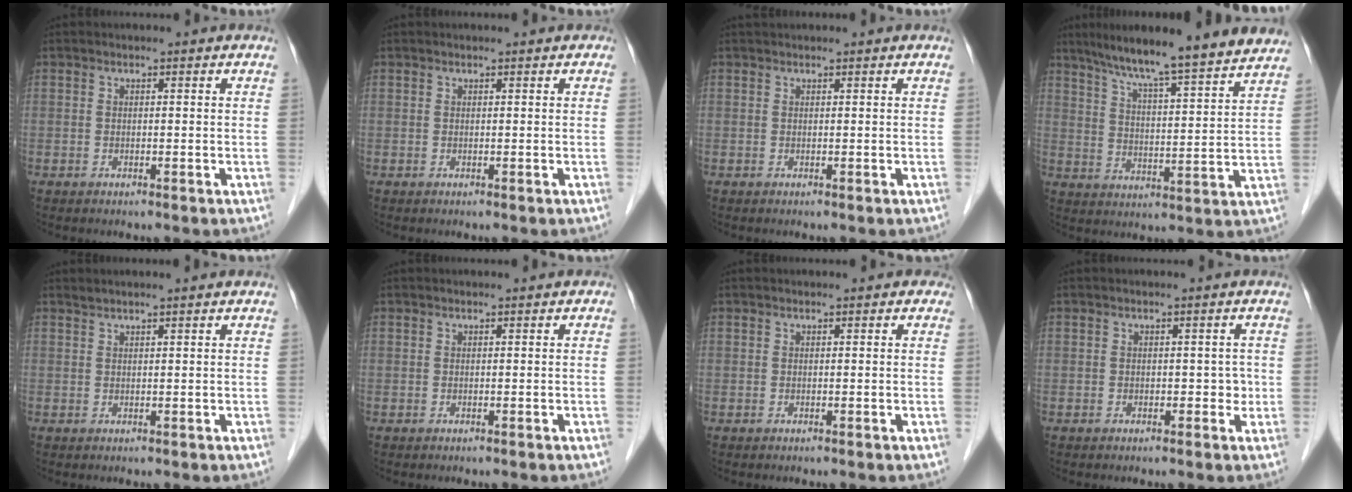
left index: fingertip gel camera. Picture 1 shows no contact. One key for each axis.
{"total": 0.5, "fx": 0.5, "fy": 0.1, "fz": 0.2, "tx": -0.006, "ty": 0.009, "tz": 0.007}
{"total": 1.3, "fx": 1.2, "fy": 0.1, "fz": 0.3, "tx": -0.005, "ty": 0.023, "tz": 0.026}
{"total": 17.4, "fx": 15.2, "fy": 0.1, "fz": 8.4, "tx": -0.130, "ty": 0.004, "tz": 0.213}
{"total": 1.5, "fx": 1.4, "fy": -0.3, "fz": 0.6, "tx": -0.013, "ty": 0.012, "tz": 0.031}
{"total": 0.0}
{"total": 0.5, "fx": 0.3, "fy": 0.4, "fz": 0.1, "tx": 0.000, "ty": 0.006, "tz": 0.003}
{"total": 1.5, "fx": -0.1, "fy": 1.1, "fz": 0.9, "tx": -0.006, "ty": 0.005, "tz": -0.002}